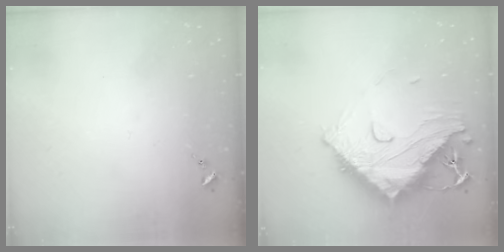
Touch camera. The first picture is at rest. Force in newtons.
{"total": 20.5, "press": 20.4, "slide": 1.8}